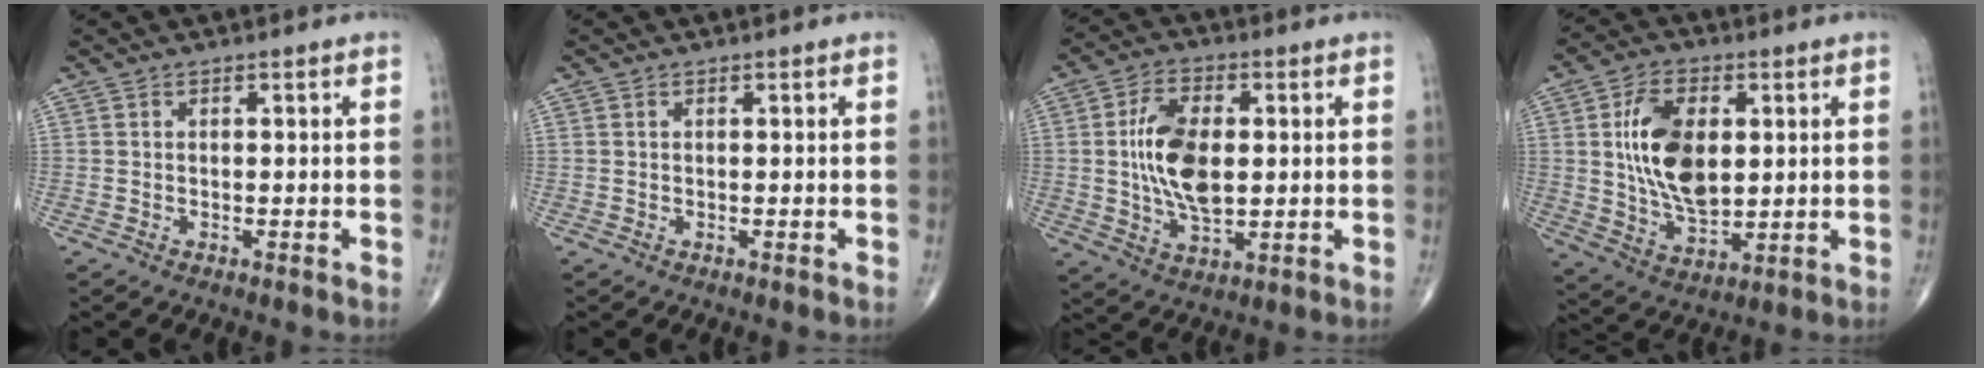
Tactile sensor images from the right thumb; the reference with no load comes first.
{"total": 0.0}
{"total": 12.5, "force": [0.9, 6.8, 10.4], "torque": [-0.185, -0.001, 0.019]}
{"total": 14.3, "force": [2.3, 8.2, 11.5], "torque": [-0.193, -0.011, 0.047]}